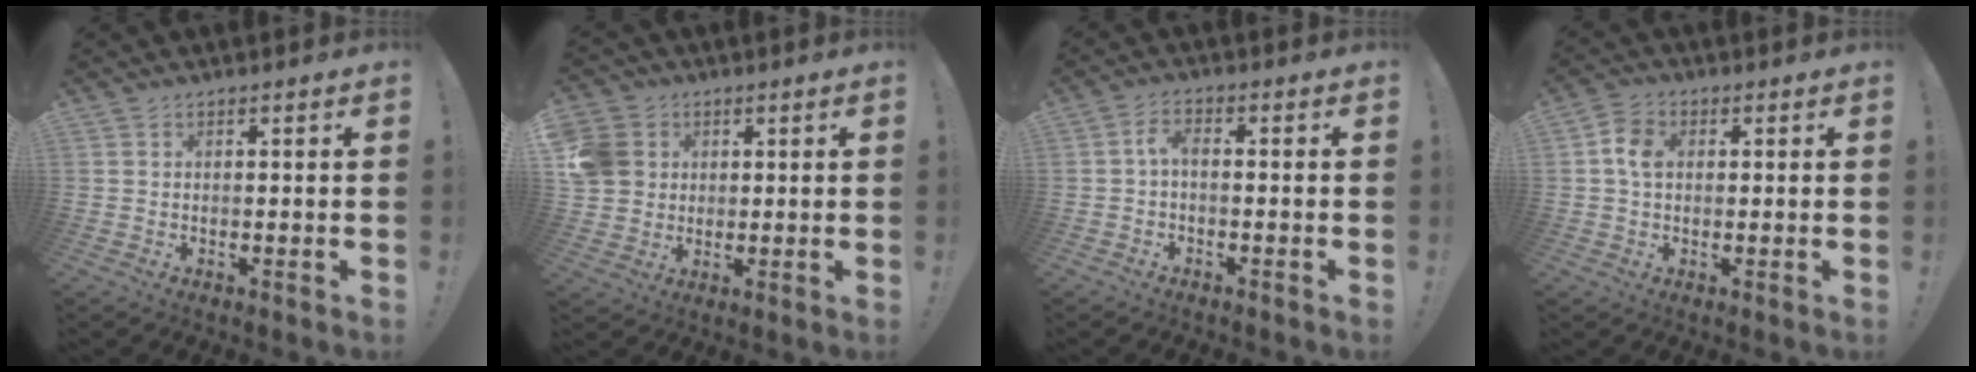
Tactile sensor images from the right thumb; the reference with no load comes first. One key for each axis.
{"total": 9.6, "fx": 1.9, "fy": 8.7, "fz": 3.7, "tx": -0.073, "ty": 0.007, "tz": 0.045}
{"total": 3.9, "fx": -0.7, "fy": 1.5, "fz": 3.5, "tx": -0.072, "ty": 0.008, "tz": -0.014}
{"total": 6.1, "fx": 0.6, "fy": 4.4, "fz": 4.1, "tx": -0.064, "ty": 0.013, "tz": 0.012}